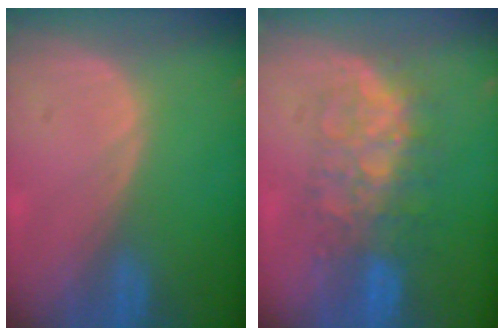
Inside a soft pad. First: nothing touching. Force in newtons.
{"total": 7.9, "press": 7.7, "slide": 2.0}